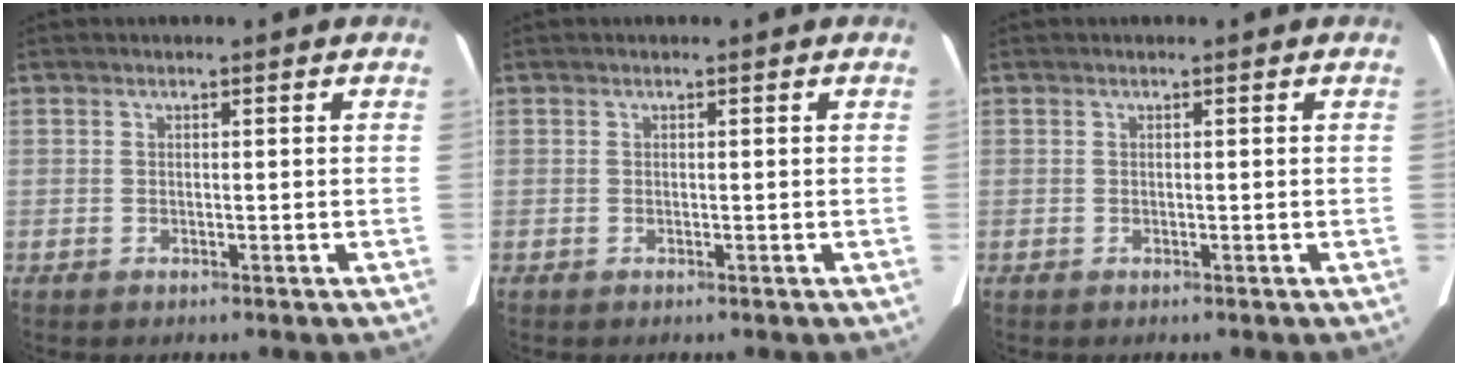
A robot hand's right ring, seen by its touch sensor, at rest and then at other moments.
{"total": 0.0}
{"total": 0.0}